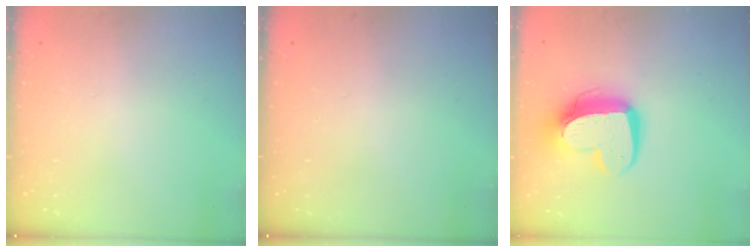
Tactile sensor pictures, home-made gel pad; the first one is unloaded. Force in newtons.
{"total": 0.0}
{"total": 14.9, "press": 14.9, "slide": 1.1}